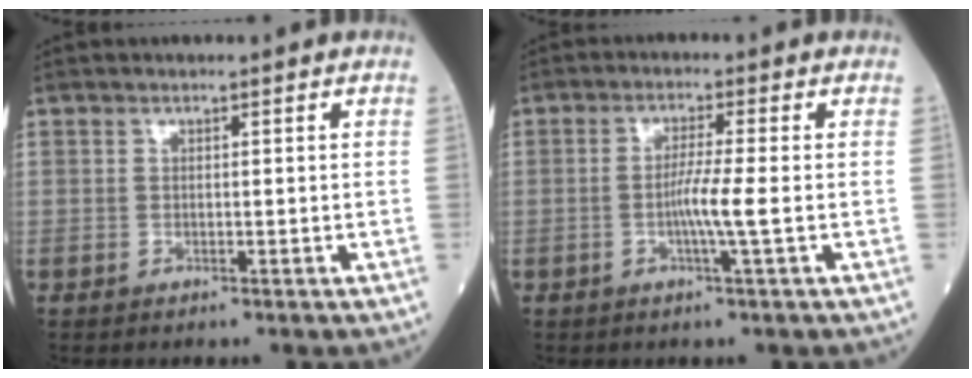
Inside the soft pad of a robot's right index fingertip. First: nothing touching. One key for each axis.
{"total": 4.2, "fx": -0.9, "fy": -0.8, "fz": 4.0, "tx": -0.078, "ty": -0.005, "tz": -0.019}